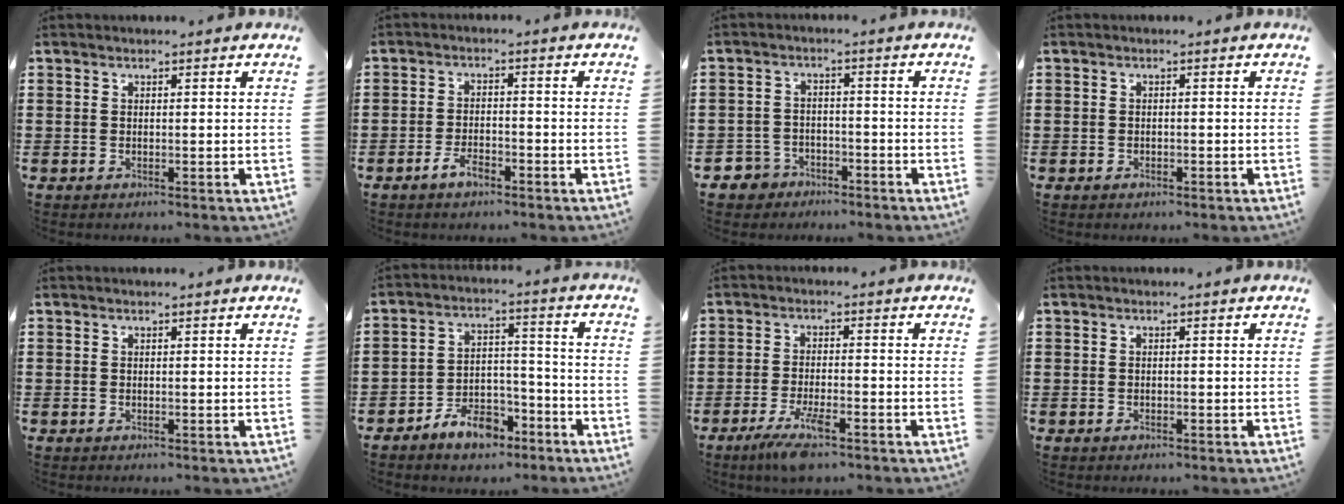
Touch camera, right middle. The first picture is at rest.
{"total": 3.6, "force": [-2.5, 1.5, 2.1], "torque": [-0.042, 0.005, -0.051]}
{"total": 3.6, "force": [-3.2, 1.7, 0.1], "torque": [-0.027, -0.002, -0.072]}
{"total": 0.9, "force": [-0.6, 0.7, 0.1], "torque": [-0.003, 0.003, -0.014]}
{"total": 0.0}
{"total": 7.2, "force": [-5.9, 3.4, 2.6], "torque": [-0.037, 0.027, -0.108]}
{"total": 5.5, "force": [-3.5, 1.0, 4.2], "torque": [-0.094, -0.014, -0.066]}
{"total": 0.7, "force": [-0.5, 0.5, 0.1], "torque": [-0.003, 0.002, -0.012]}